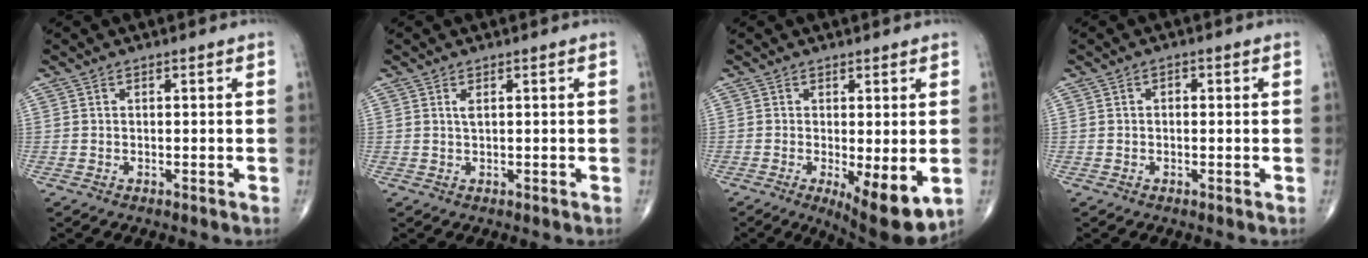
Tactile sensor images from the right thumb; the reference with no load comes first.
{"total": 1.0, "force": [0.4, 0.2, 0.9], "torque": [-0.022, 0.000, 0.007]}
{"total": 9.5, "force": [-2.3, 2.9, 8.7], "torque": [-0.123, -0.025, -0.028]}
{"total": 1.0, "force": [0.1, 0.6, 0.7], "torque": [-0.011, 0.003, -0.002]}